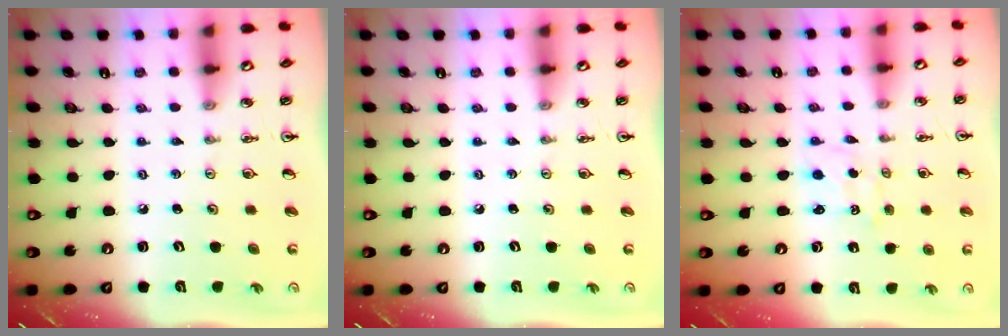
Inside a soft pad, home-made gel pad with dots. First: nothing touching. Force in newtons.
{"total": 0.0}
{"total": 1.1, "press": 0.9, "slide": 0.6}